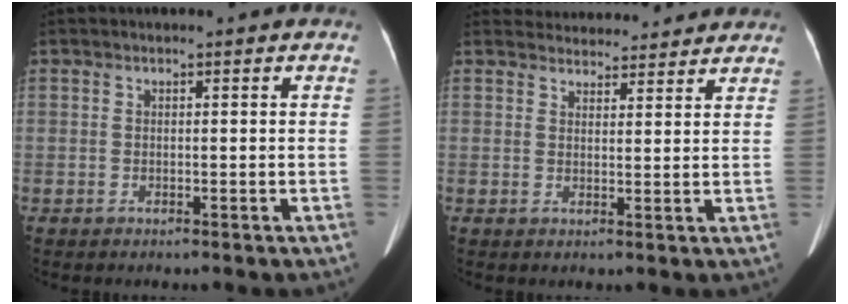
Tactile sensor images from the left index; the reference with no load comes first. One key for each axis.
{"total": 10.0, "fx": 9.6, "fy": 2.5, "fz": 1.2, "tx": -0.003, "ty": 0.026, "tz": 0.114}